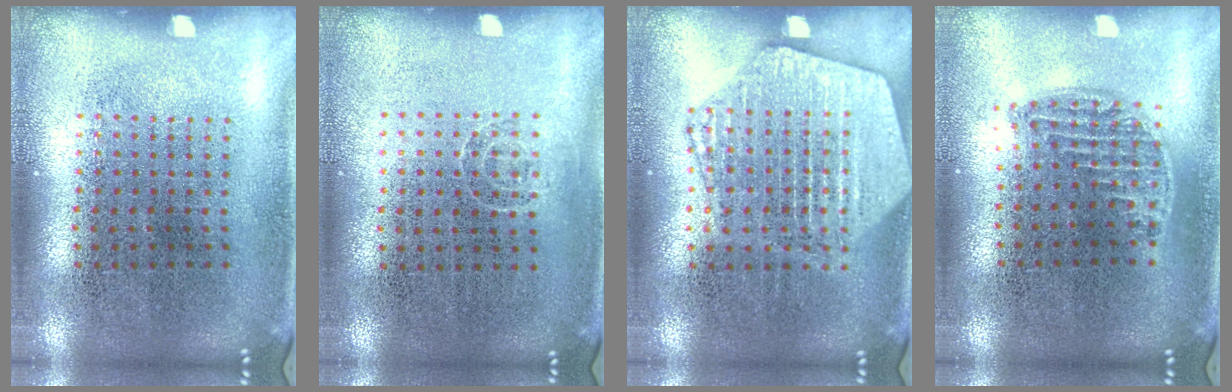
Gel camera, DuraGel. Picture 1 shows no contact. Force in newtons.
{"total": 0.6, "press": 0.4, "slide": 0.4}
{"total": 2.2, "press": 2.2, "slide": 0.3}
{"total": 1.2, "press": 1.1, "slide": 0.5}